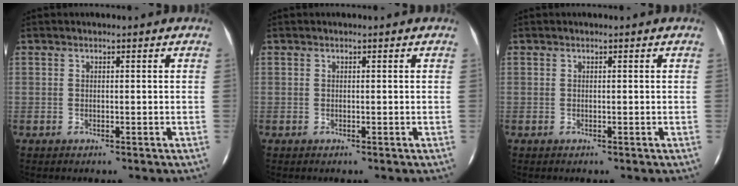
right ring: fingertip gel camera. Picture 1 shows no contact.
{"total": 0.0}
{"total": 0.0}